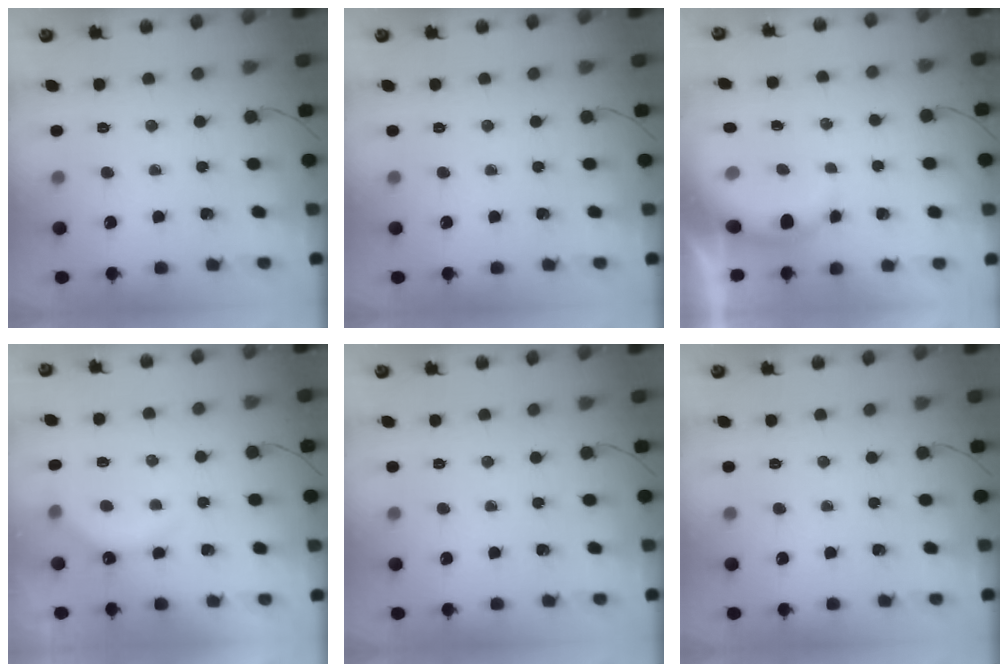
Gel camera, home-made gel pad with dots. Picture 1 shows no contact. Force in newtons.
{"total": 0.0}
{"total": 6.0, "press": 6.0, "slide": 0.3}
{"total": 5.3, "press": 5.2, "slide": 0.4}
{"total": 0.0}
{"total": 0.0}